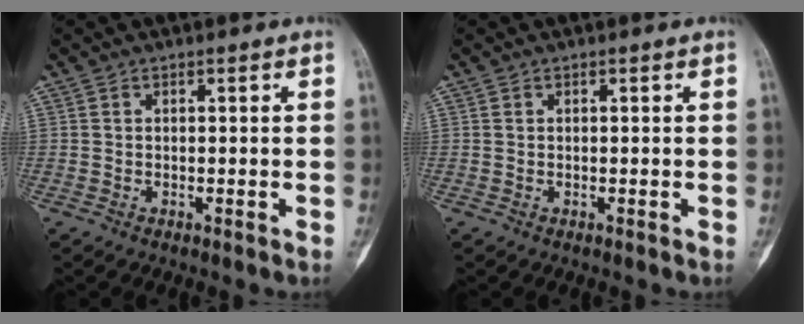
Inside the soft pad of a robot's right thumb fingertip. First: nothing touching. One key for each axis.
{"total": 0.0}